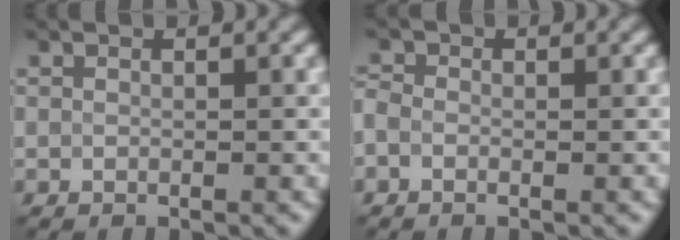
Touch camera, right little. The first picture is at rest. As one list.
[{"total": 0.8, "force": [-0.5, 0.5, 0.4], "torque": [-0.006, 0.001, -0.017]}]